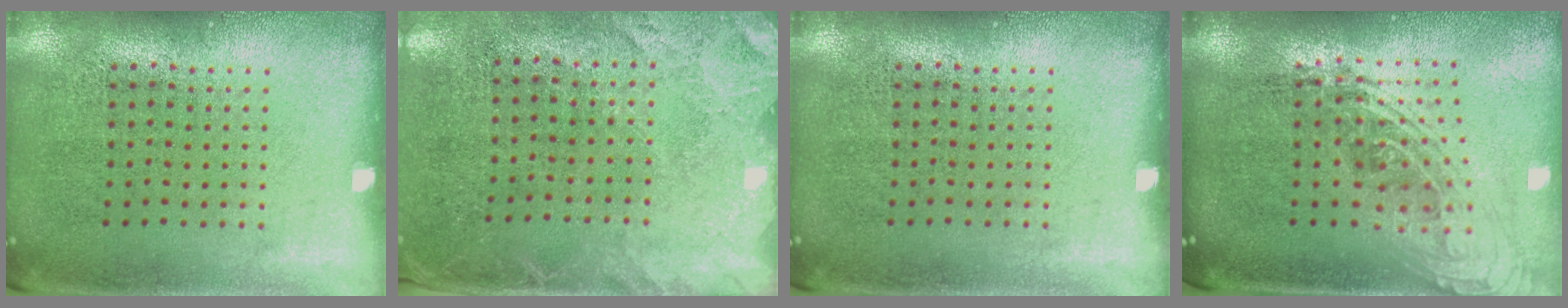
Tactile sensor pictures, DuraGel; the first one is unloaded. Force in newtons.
{"total": 2.5, "press": 2.1, "slide": 1.3}
{"total": 0.0}
{"total": 2.1, "press": 1.6, "slide": 1.4}